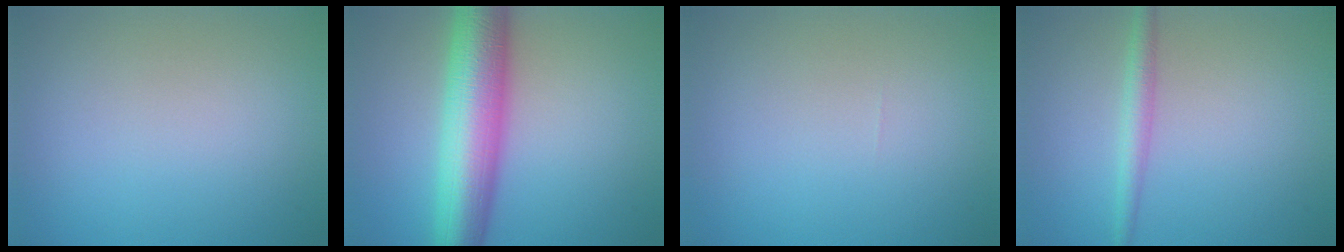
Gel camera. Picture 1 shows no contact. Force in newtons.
{"total": 9.6, "press": 9.6, "slide": 0.1}
{"total": 0.0}
{"total": 2.0, "press": 2.0, "slide": 0.0}